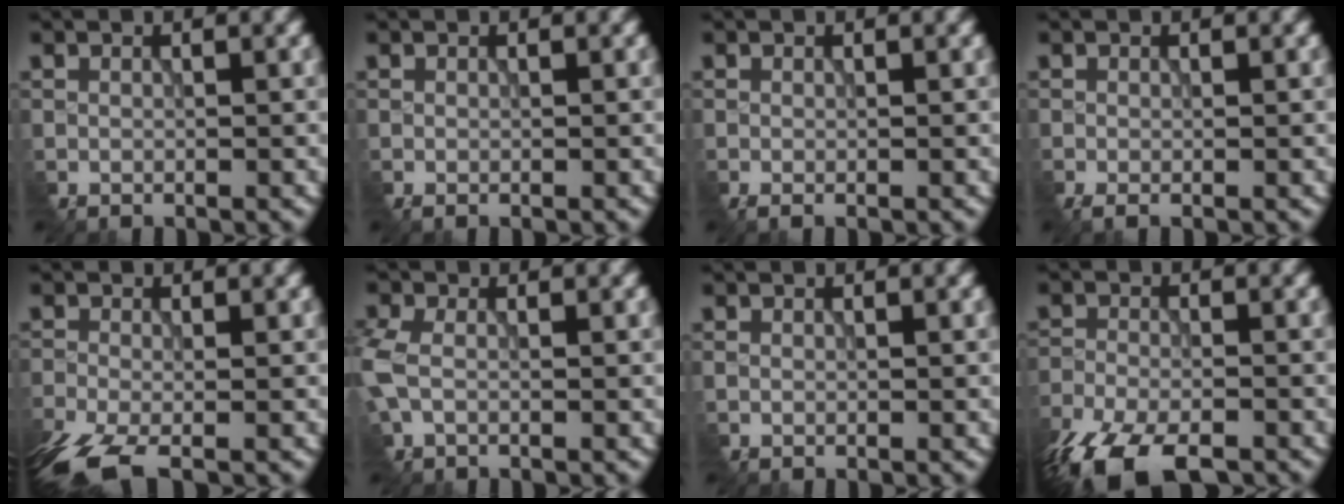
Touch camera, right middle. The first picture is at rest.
{"total": 0.0}
{"total": 0.5, "force": [-0.4, 0.1, 0.4], "torque": [-0.008, -0.004, -0.008]}
{"total": 0.9, "force": [-0.6, 0.2, 0.6], "torque": [-0.015, -0.006, -0.012]}
{"total": 6.5, "force": [-4.3, 2.5, 4.2], "torque": [-0.100, -0.022, -0.087]}
{"total": 3.9, "force": [-0.2, 2.5, 3.0], "torque": [-0.101, 0.001, -0.008]}
{"total": 0.0}
{"total": 8.9, "force": [-6.8, 3.1, 4.8], "torque": [-0.112, -0.041, -0.127]}